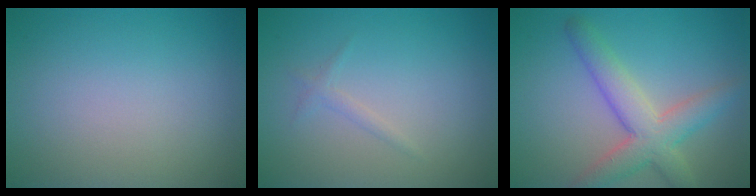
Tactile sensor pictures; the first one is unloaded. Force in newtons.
{"total": 0.8, "press": 0.8, "slide": 0.1}
{"total": 5.3, "press": 5.3, "slide": 0.2}